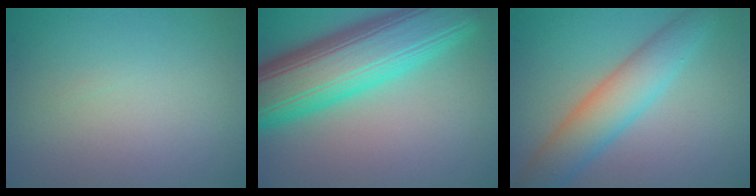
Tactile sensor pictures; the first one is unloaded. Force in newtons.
{"total": 12.1, "press": 12.1, "slide": 0.3}
{"total": 5.5, "press": 5.5, "slide": 0.4}